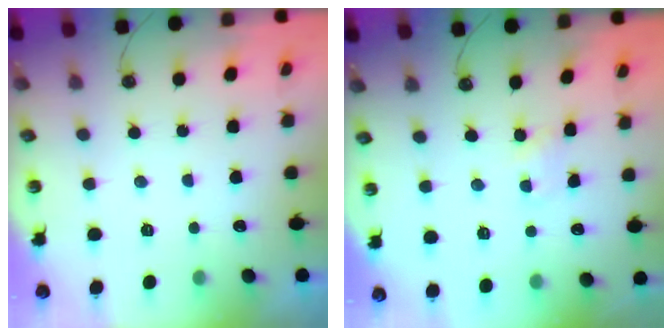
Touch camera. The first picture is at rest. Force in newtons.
{"total": 2.0, "press": 2.0, "slide": 0.2}